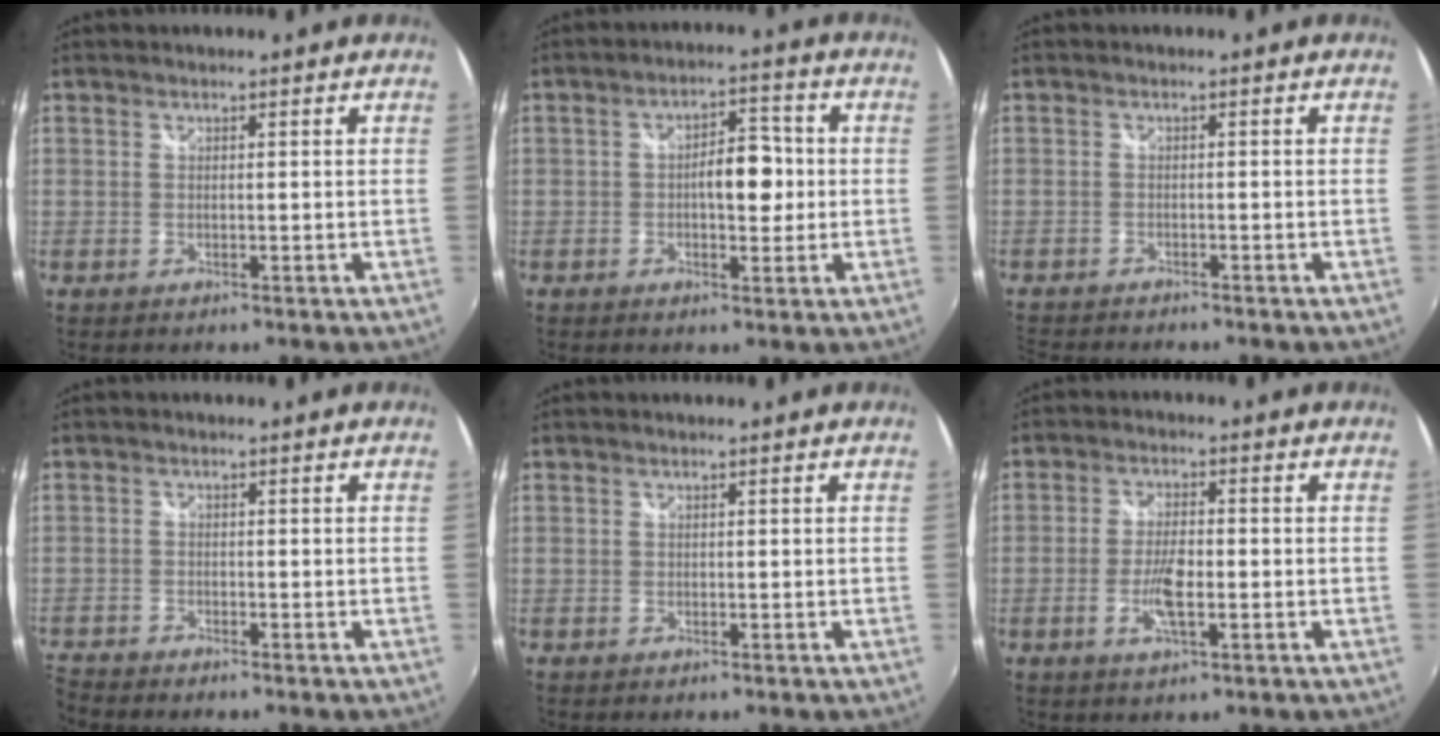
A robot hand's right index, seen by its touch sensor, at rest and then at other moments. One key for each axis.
{"total": 6.4, "fx": -0.3, "fy": 3.2, "fz": 5.5, "tx": -0.087, "ty": 0.013, "tz": -0.002}
{"total": 5.0, "fx": -4.8, "fy": 0.3, "fz": 1.5, "tx": -0.048, "ty": -0.019, "tz": -0.082}
{"total": 3.8, "fx": -3.7, "fy": 0.2, "fz": 0.4, "tx": -0.031, "ty": -0.018, "tz": -0.078}
{"total": 0.0}
{"total": 5.3, "fx": -1.4, "fy": 1.5, "fz": 4.9, "tx": -0.102, "ty": 0.001, "tz": -0.025}